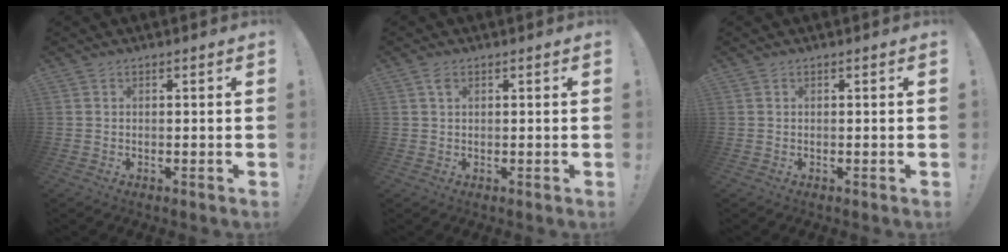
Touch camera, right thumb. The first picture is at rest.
{"total": 1.9, "force": [1.0, 1.0, 1.3], "torque": [-0.024, 0.001, 0.018]}
{"total": 0.0}